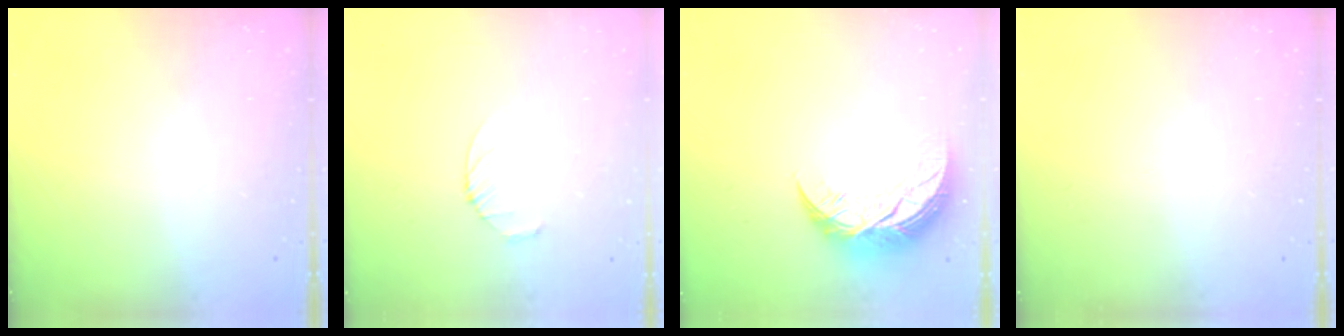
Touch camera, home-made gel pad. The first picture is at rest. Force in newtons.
{"total": 3.2, "press": 3.1, "slide": 0.4}
{"total": 10.1, "press": 10.0, "slide": 0.9}
{"total": 0.0}